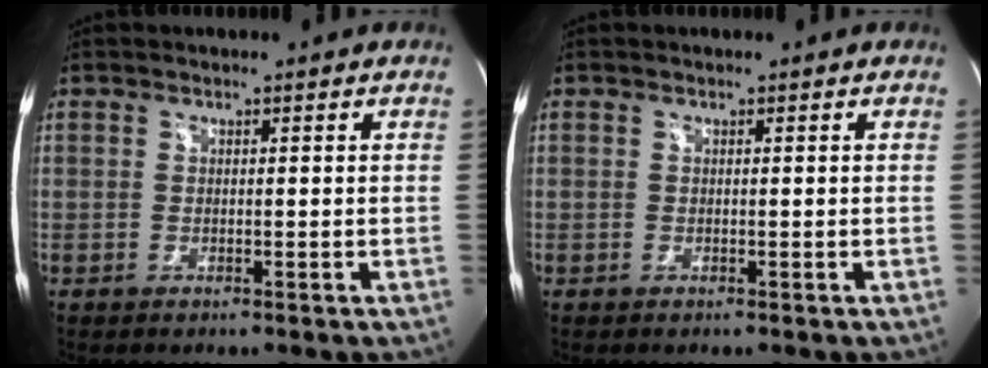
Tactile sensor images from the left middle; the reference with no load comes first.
{"total": 0.0}